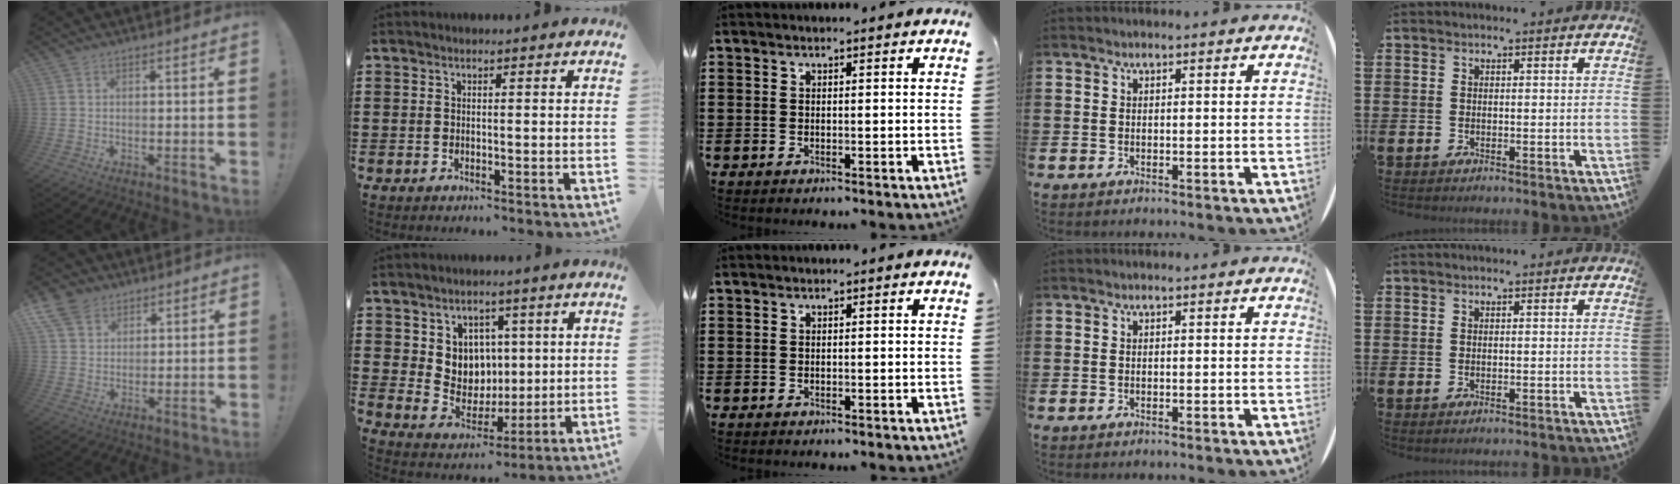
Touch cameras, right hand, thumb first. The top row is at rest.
{"thumb": {"total": 8.9, "force": [5.6, 6.3, 3.0], "torque": [-0.049, -0.028, 0.112]}, "index": {"total": 6.9, "force": [2.8, 6.2, 1.1], "torque": [-0.044, -0.013, 0.053]}}